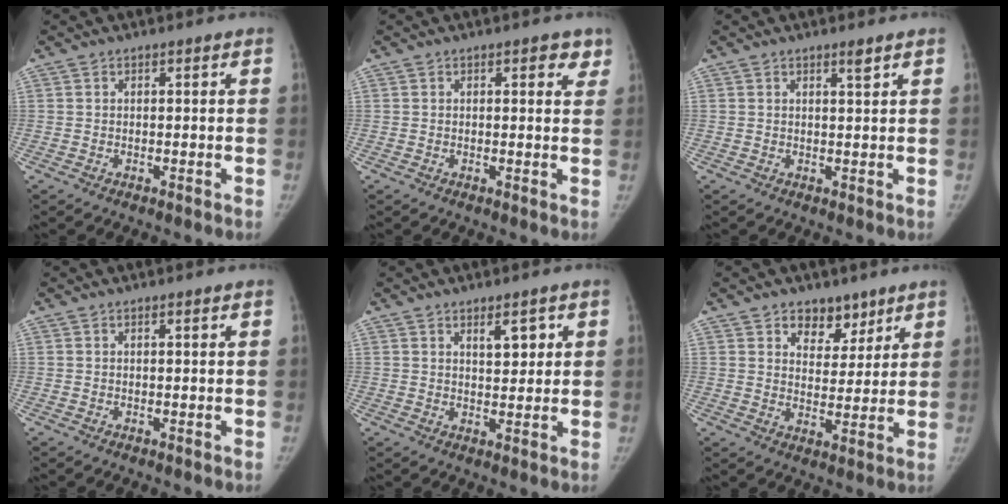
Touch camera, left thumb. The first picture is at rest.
{"total": 3.1, "force": [1.8, 1.6, 2.0], "torque": [0.003, -0.005, 0.016]}
{"total": 1.4, "force": [1.1, 0.0, 0.9], "torque": [-0.010, -0.009, 0.018]}
{"total": 0.5, "force": [0.3, 0.0, 0.4], "torque": [-0.004, 0.001, 0.005]}
{"total": 4.3, "force": [2.1, 2.0, 3.2], "torque": [-0.028, -0.014, 0.033]}
{"total": 7.2, "force": [4.9, 4.8, 2.3], "torque": [0.006, -0.029, 0.079]}